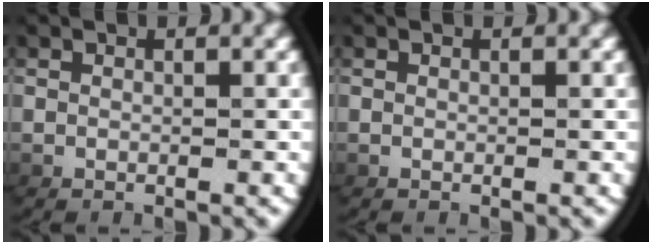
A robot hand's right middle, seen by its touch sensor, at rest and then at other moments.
{"total": 0.0}